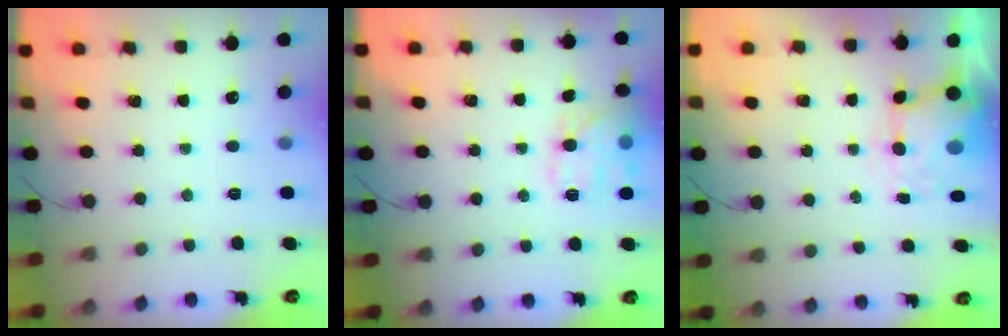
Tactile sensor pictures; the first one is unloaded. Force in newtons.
{"total": 13.9, "press": 13.9, "slide": 0.5}
{"total": 6.3, "press": 6.2, "slide": 1.0}